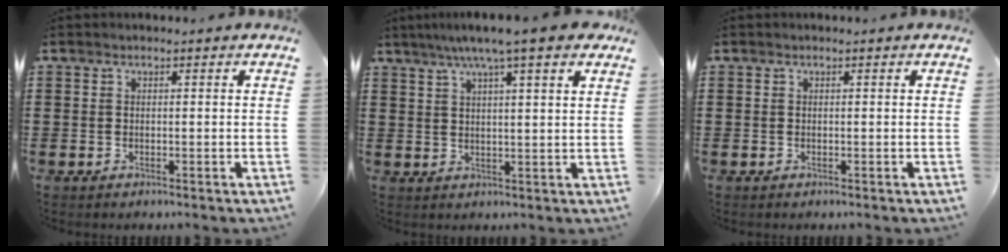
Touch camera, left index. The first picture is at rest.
{"total": 6.8, "force": [5.0, 0.2, 4.6], "torque": [-0.094, -0.008, 0.084]}
{"total": 0.0}